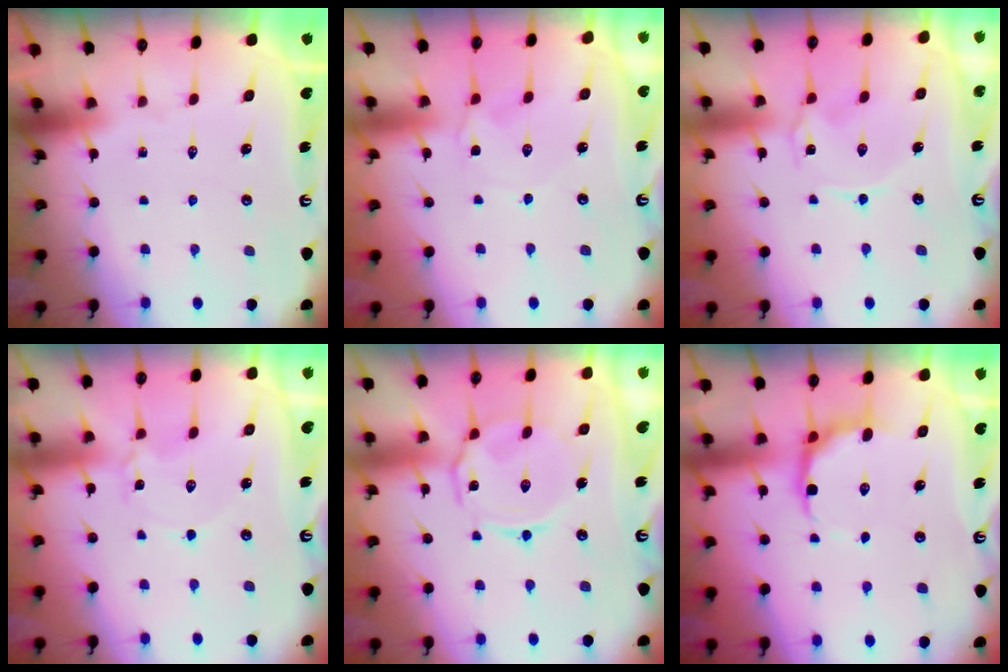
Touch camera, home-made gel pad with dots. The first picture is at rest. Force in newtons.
{"total": 1.2, "press": 1.1, "slide": 0.2}
{"total": 1.5, "press": 1.5, "slide": 0.1}
{"total": 2.4, "press": 2.4, "slide": 0.3}
{"total": 6.1, "press": 6.1, "slide": 0.4}
{"total": 6.5, "press": 5.8, "slide": 2.9}